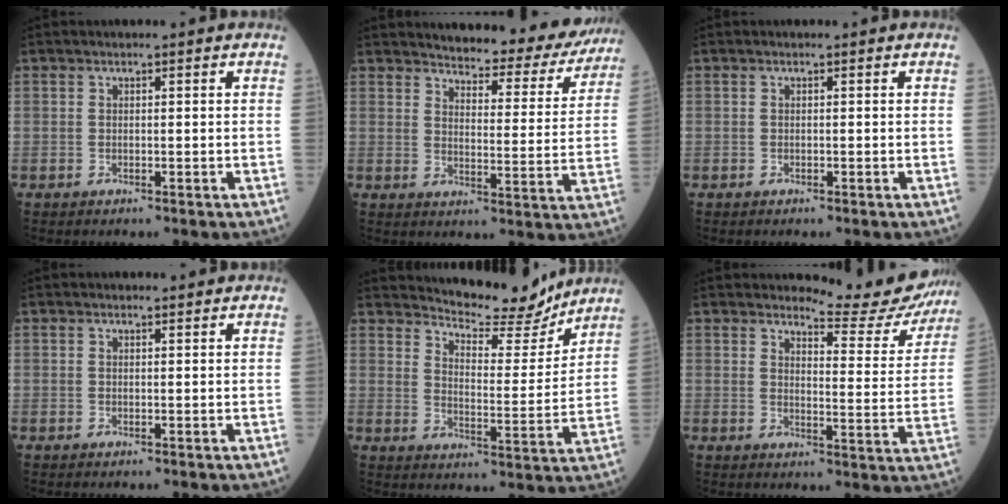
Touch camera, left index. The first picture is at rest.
{"total": 17.1, "force": [16.0, 3.8, 4.6], "torque": [-0.035, -0.051, 0.177]}
{"total": 0.0}
{"total": 0.7, "force": [0.6, 0.0, 0.0], "torque": [-0.009, -0.002, 0.010]}
{"total": 11.7, "force": [11.2, 1.9, 2.6], "torque": [-0.043, -0.021, 0.161]}
{"total": 11.7, "force": [11.5, 1.4, 1.2], "torque": [-0.007, -0.061, 0.127]}